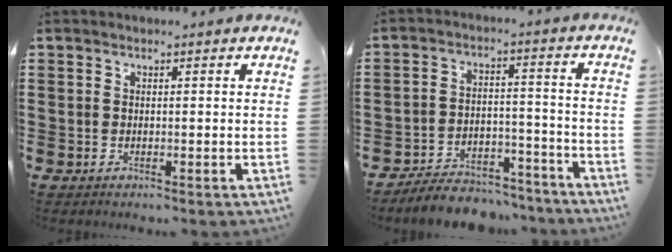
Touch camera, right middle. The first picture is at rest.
{"total": 6.8, "force": [-6.5, 1.3, 1.1], "torque": [-0.010, 0.020, -0.125]}